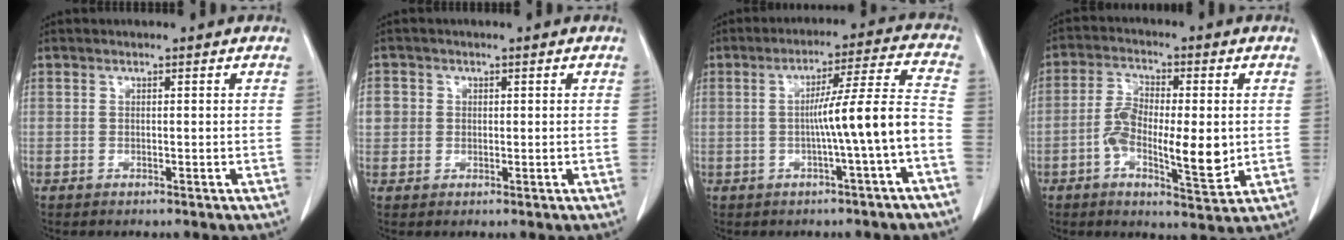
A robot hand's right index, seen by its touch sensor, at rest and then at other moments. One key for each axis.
{"total": 3.9, "fx": 0.7, "fy": 3.8, "fz": 0.9, "tx": -0.017, "ty": 0.010, "tz": 0.015}
{"total": 9.6, "fx": -2.5, "fy": -1.3, "fz": 9.2, "tx": -0.141, "ty": 0.019, "tz": -0.034}
{"total": 10.5, "fx": -1.5, "fy": 3.5, "fz": 9.8, "tx": -0.171, "ty": -0.005, "tz": -0.024}